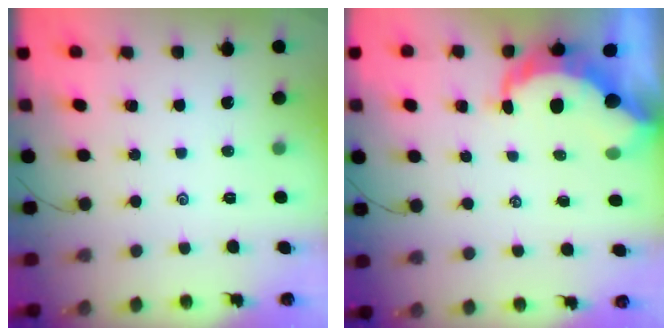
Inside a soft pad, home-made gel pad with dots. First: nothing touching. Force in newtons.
{"total": 9.2, "press": 9.2, "slide": 0.9}